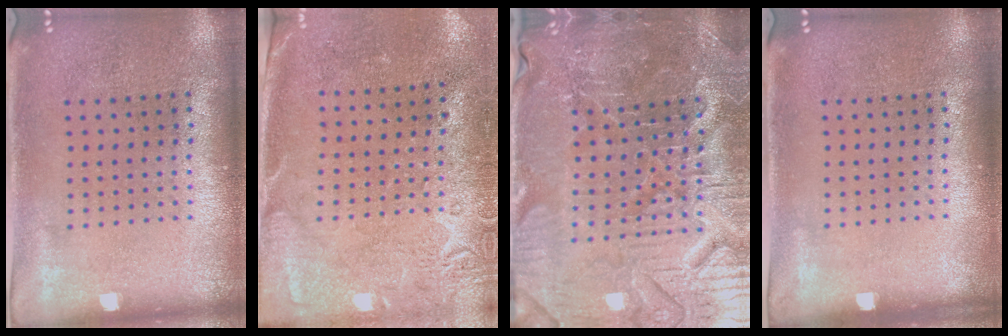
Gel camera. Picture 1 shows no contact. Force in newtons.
{"total": 2.7, "press": 2.2, "slide": 1.5}
{"total": 4.8, "press": 4.6, "slide": 1.2}
{"total": 0.0}